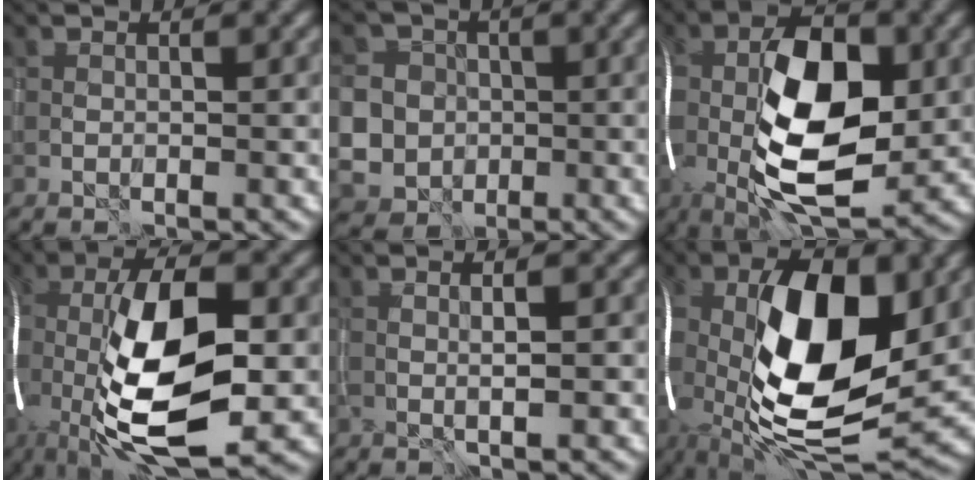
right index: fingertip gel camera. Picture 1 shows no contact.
{"total": 9.7, "force": [-1.5, 8.9, 3.5], "torque": [-0.088, -0.004, -0.058]}
{"total": 14.2, "force": [-0.5, 6.6, 12.6], "torque": [-0.212, 0.010, -0.016]}
{"total": 15.3, "force": [-2.4, 6.1, 13.8], "torque": [-0.266, 0.001, -0.047]}
{"total": 2.3, "force": [0.4, 0.7, 2.2], "torque": [-0.018, 0.003, -0.002]}
{"total": 16.3, "force": [-0.1, 7.4, 14.5], "torque": [-0.270, -0.002, -0.010]}